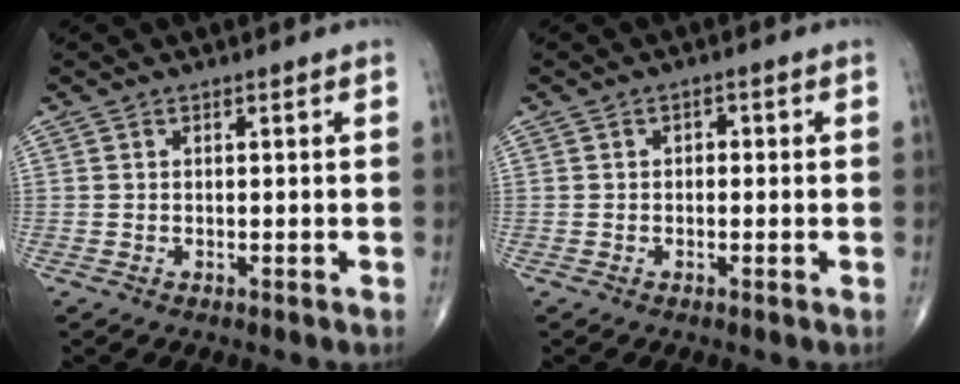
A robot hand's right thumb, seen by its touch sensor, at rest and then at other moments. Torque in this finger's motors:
{"motor_torque": [0.07, -0.42, -0.07, 0.40, 0.01]}